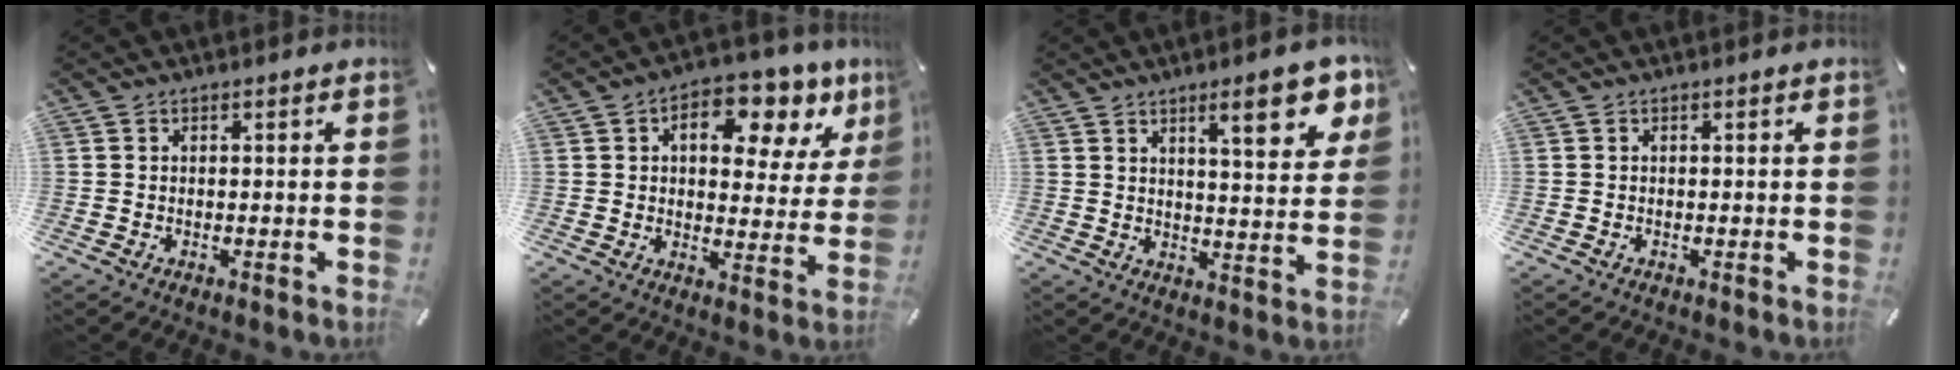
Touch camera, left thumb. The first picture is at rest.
{"total": 12.4, "force": [5.5, 7.3, 8.5], "torque": [-0.102, -0.026, 0.084]}
{"total": 12.8, "force": [7.0, 3.6, 10.1], "torque": [-0.141, -0.028, 0.109]}
{"total": 0.0}